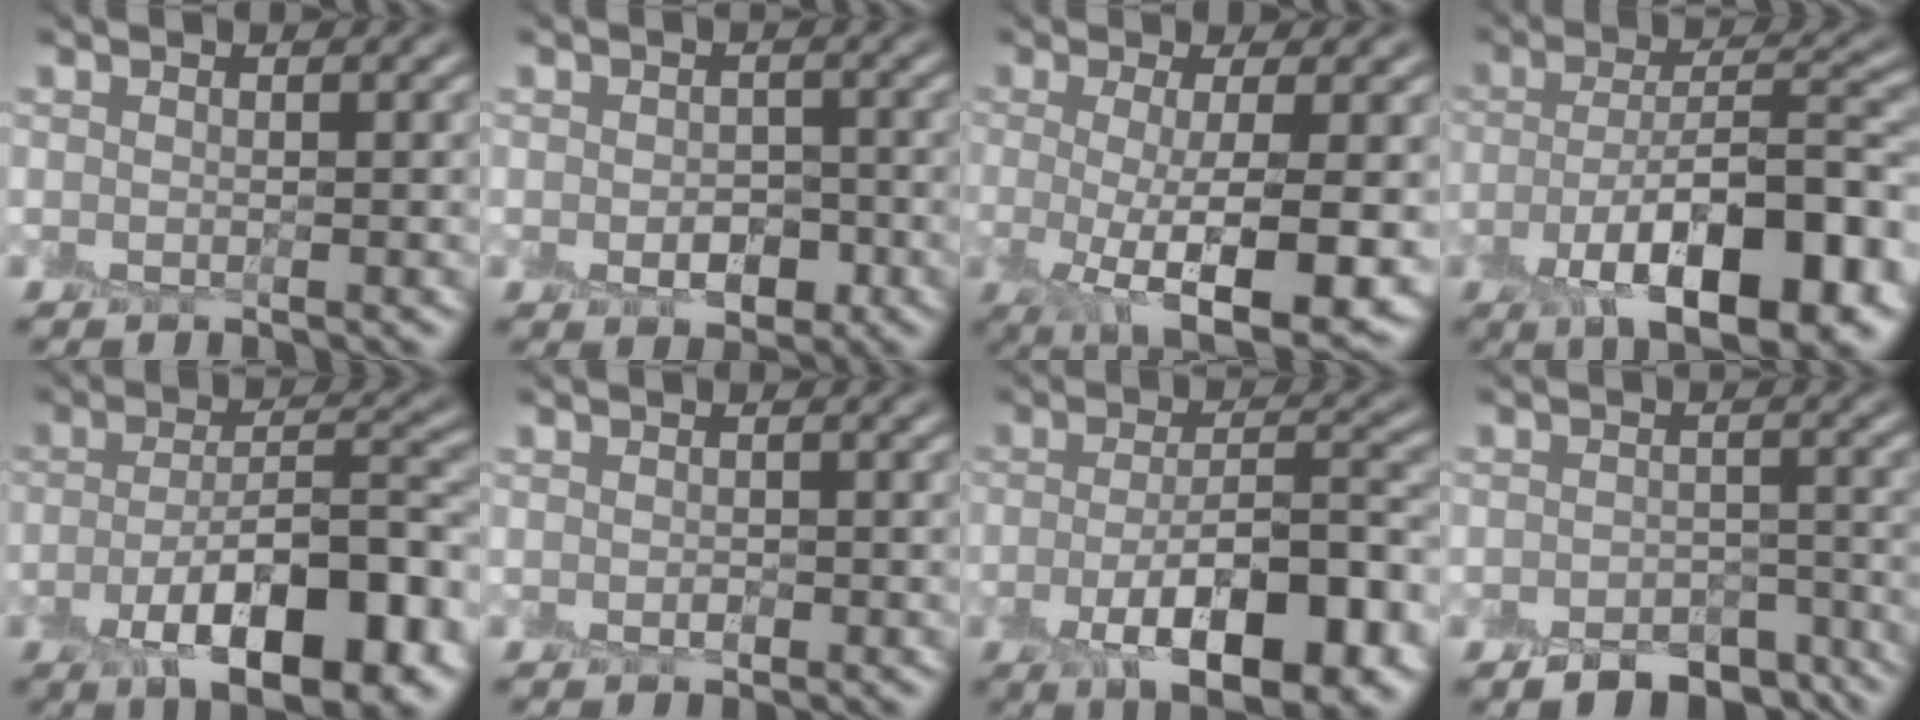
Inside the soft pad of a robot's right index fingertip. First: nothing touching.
{"total": 2.8, "force": [-0.8, 2.0, 1.9], "torque": [-0.026, -0.011, -0.013]}
{"total": 8.7, "force": [-1.7, 2.3, 8.2], "torque": [-0.126, -0.022, -0.023]}
{"total": 12.1, "force": [-5.4, 4.6, 9.8], "torque": [-0.157, -0.008, -0.083]}
{"total": 10.9, "force": [-4.8, 4.2, 8.8], "torque": [-0.137, -0.003, -0.075]}
{"total": 0.7, "force": [-0.3, 0.5, 0.4], "torque": [-0.006, -0.006, -0.006]}
{"total": 9.6, "force": [-4.0, 3.5, 8.0], "torque": [-0.128, -0.003, -0.062]}
{"total": 5.3, "force": [-4.1, 2.7, 2.1], "torque": [-0.021, -0.019, -0.058]}